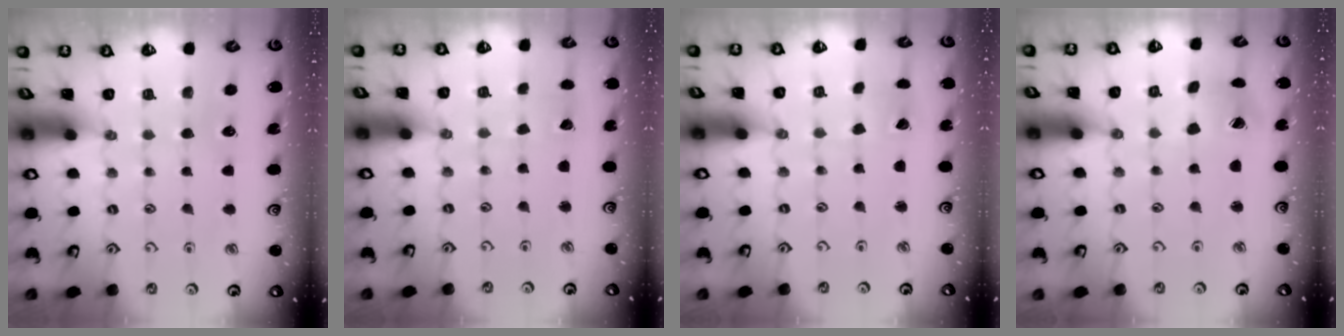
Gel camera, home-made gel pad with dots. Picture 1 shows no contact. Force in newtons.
{"total": 1.4, "press": 1.4, "slide": 0.1}
{"total": 2.6, "press": 2.6, "slide": 0.2}
{"total": 4.8, "press": 4.8, "slide": 0.5}